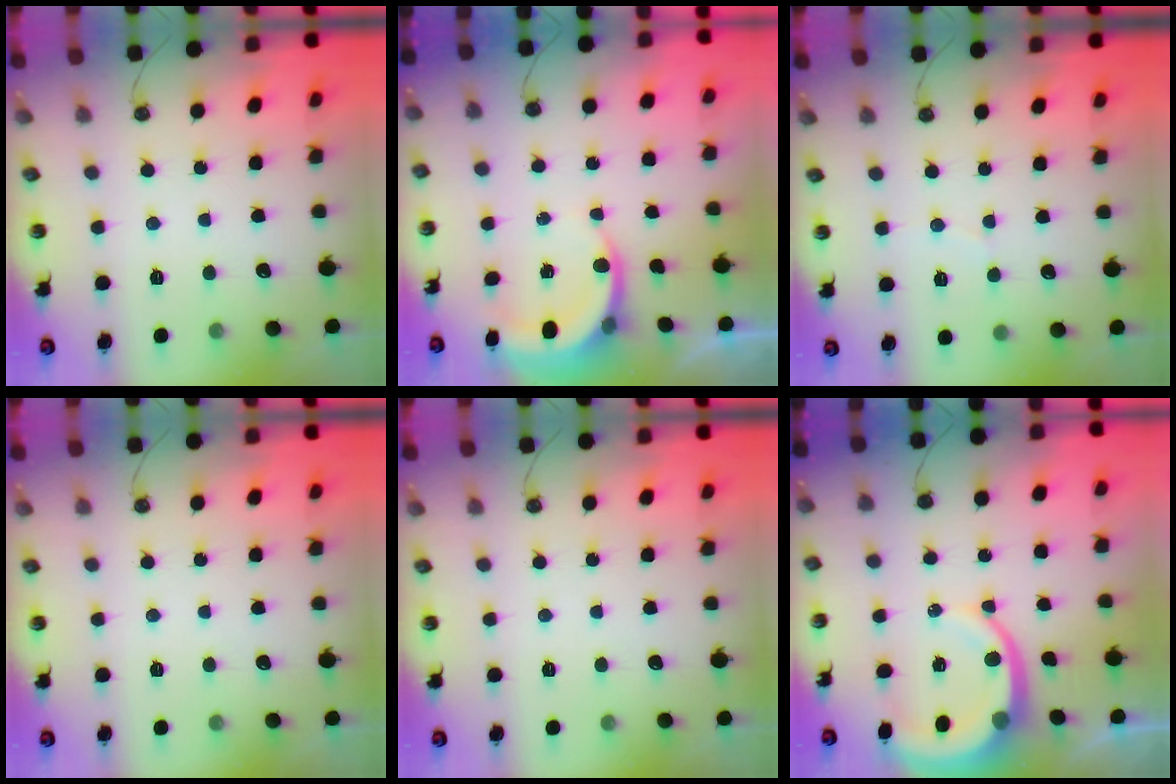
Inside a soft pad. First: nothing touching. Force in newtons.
{"total": 4.9, "press": 4.9, "slide": 0.7}
{"total": 3.0, "press": 3.0, "slide": 0.3}
{"total": 0.0}
{"total": 0.0}
{"total": 9.1, "press": 9.1, "slide": 1.1}